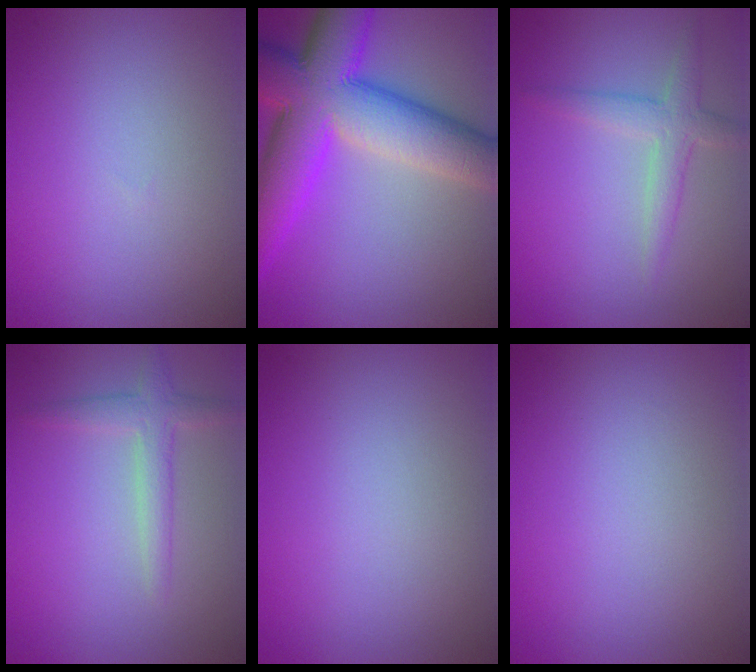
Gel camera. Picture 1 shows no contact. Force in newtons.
{"total": 12.7, "press": 12.7, "slide": 0.4}
{"total": 2.6, "press": 2.6, "slide": 0.1}
{"total": 2.3, "press": 2.3, "slide": 0.1}
{"total": 0.0}
{"total": 0.0}